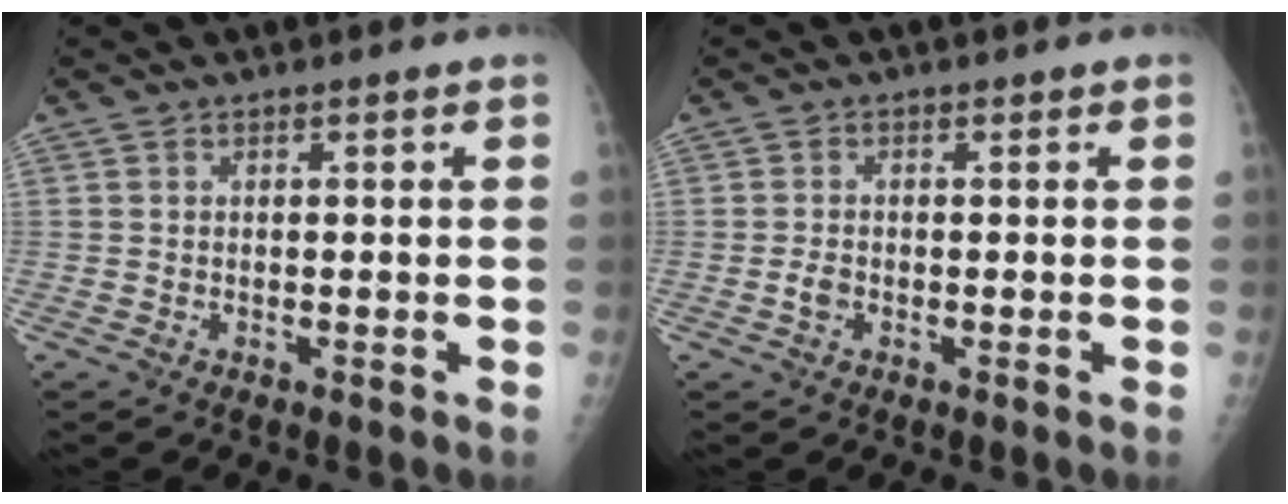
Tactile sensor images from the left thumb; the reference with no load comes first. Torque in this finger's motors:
{"motor_torque": [-0.56, 0.52, 0.32, -0.05, 0.00]}